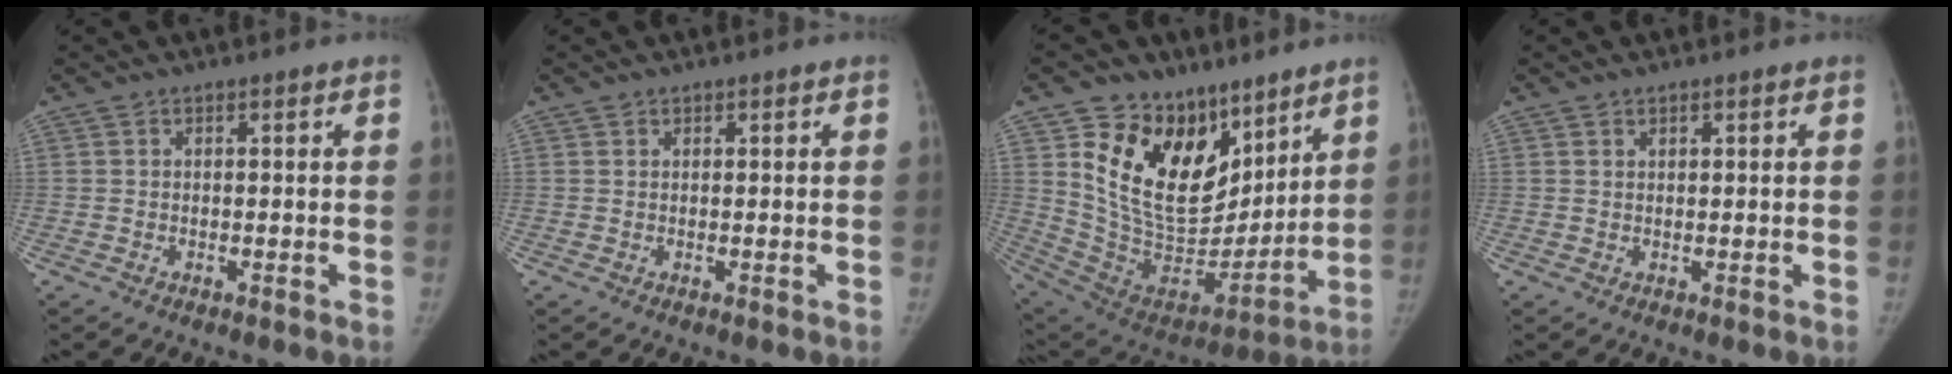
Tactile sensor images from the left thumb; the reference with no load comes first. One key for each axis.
{"total": 0.0}
{"total": 21.8, "fx": 12.2, "fy": 14.2, "fz": 11.2, "tx": -0.136, "ty": -0.071, "tz": 0.233}
{"total": 0.6, "fx": 0.6, "fy": 0.3, "fz": 0.2, "tx": 0.000, "ty": -0.005, "tz": 0.009}